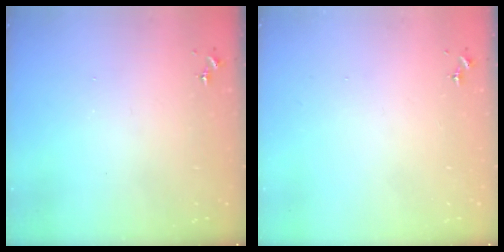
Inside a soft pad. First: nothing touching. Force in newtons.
{"total": 0.0}